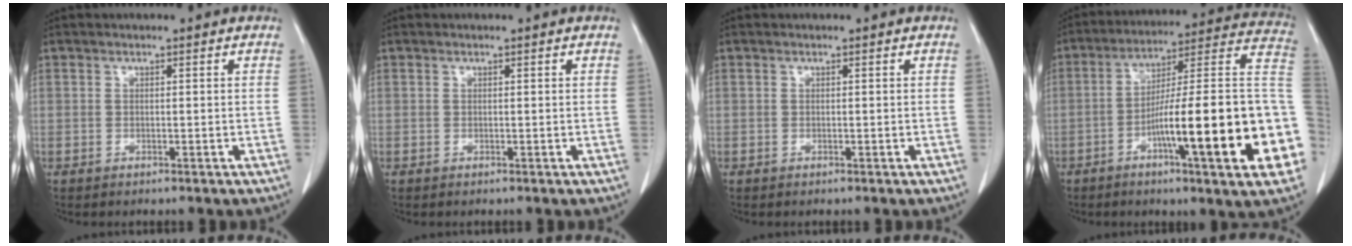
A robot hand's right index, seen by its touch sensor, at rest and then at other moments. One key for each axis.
{"total": 0.0}
{"total": 0.0}
{"total": 25.3, "fx": -6.9, "fy": 2.0, "fz": 24.3, "tx": -0.260, "ty": 0.015, "tz": -0.104}